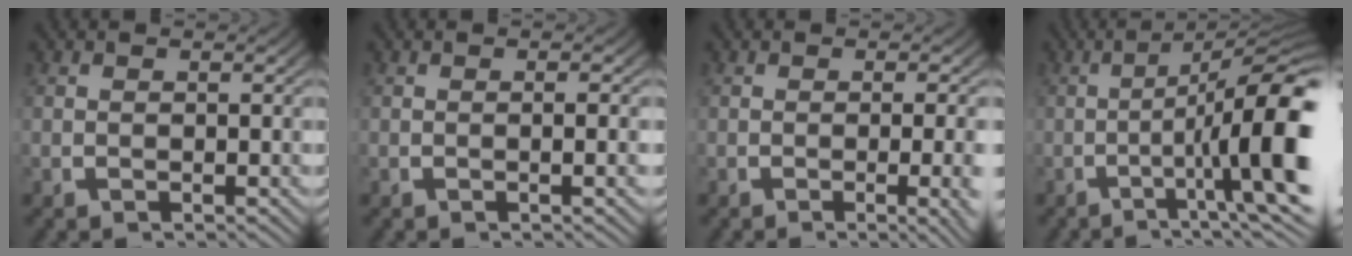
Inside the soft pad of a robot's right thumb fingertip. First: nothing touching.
{"total": 1.0, "force": [0.1, -0.3, 0.9], "torque": [-0.020, 0.005, -0.001]}
{"total": 3.1, "force": [-0.7, 0.4, 3.0], "torque": [-0.040, 0.001, -0.013]}
{"total": 11.3, "force": [-1.4, 4.4, 10.3], "torque": [-0.150, -0.021, -0.020]}